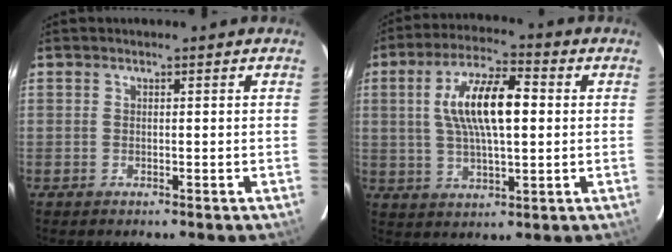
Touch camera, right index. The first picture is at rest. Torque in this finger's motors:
{"motor_torque": [0.61, -0.10, 0.69, 0.21]}